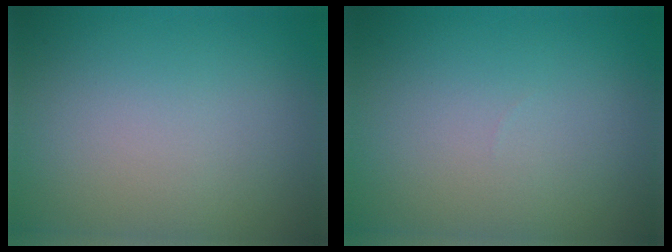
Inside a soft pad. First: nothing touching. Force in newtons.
{"total": 0.0}